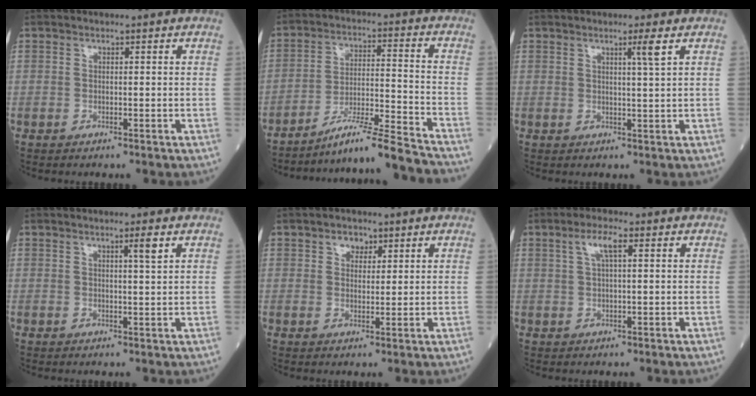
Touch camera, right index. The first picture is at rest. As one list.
[{"total": 12.5, "force": [-11.5, -2.2, 4.4], "torque": [-0.058, 0.008, -0.194]}, {"total": 2.3, "force": [1.2, -0.7, 1.8], "torque": [-0.033, -0.007, 0.022]}, {"total": 2.0, "force": [1.1, -0.4, 1.7], "torque": [-0.028, -0.004, 0.018]}, {"total": 2.5, "force": [1.5, 1.8, 1.1], "torque": [-0.015, 0.003, 0.023]}, {"total": 3.6, "force": [1.4, 0.6, 3.2], "torque": [-0.066, 0.012, 0.028]}]